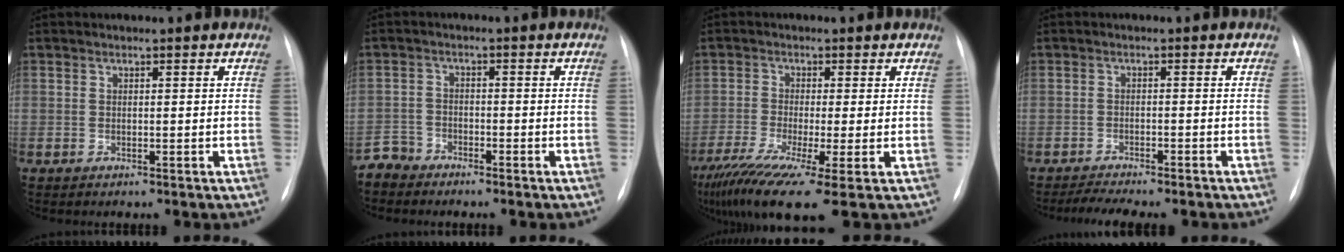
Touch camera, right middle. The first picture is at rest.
{"total": 3.0, "force": [-2.7, 1.0, -0.8], "torque": [0.018, -0.003, -0.056]}
{"total": 12.7, "force": [-7.9, 0.7, 9.9], "torque": [-0.181, -0.037, -0.135]}
{"total": 7.4, "force": [-6.5, 1.0, 3.4], "torque": [-0.048, -0.003, -0.094]}